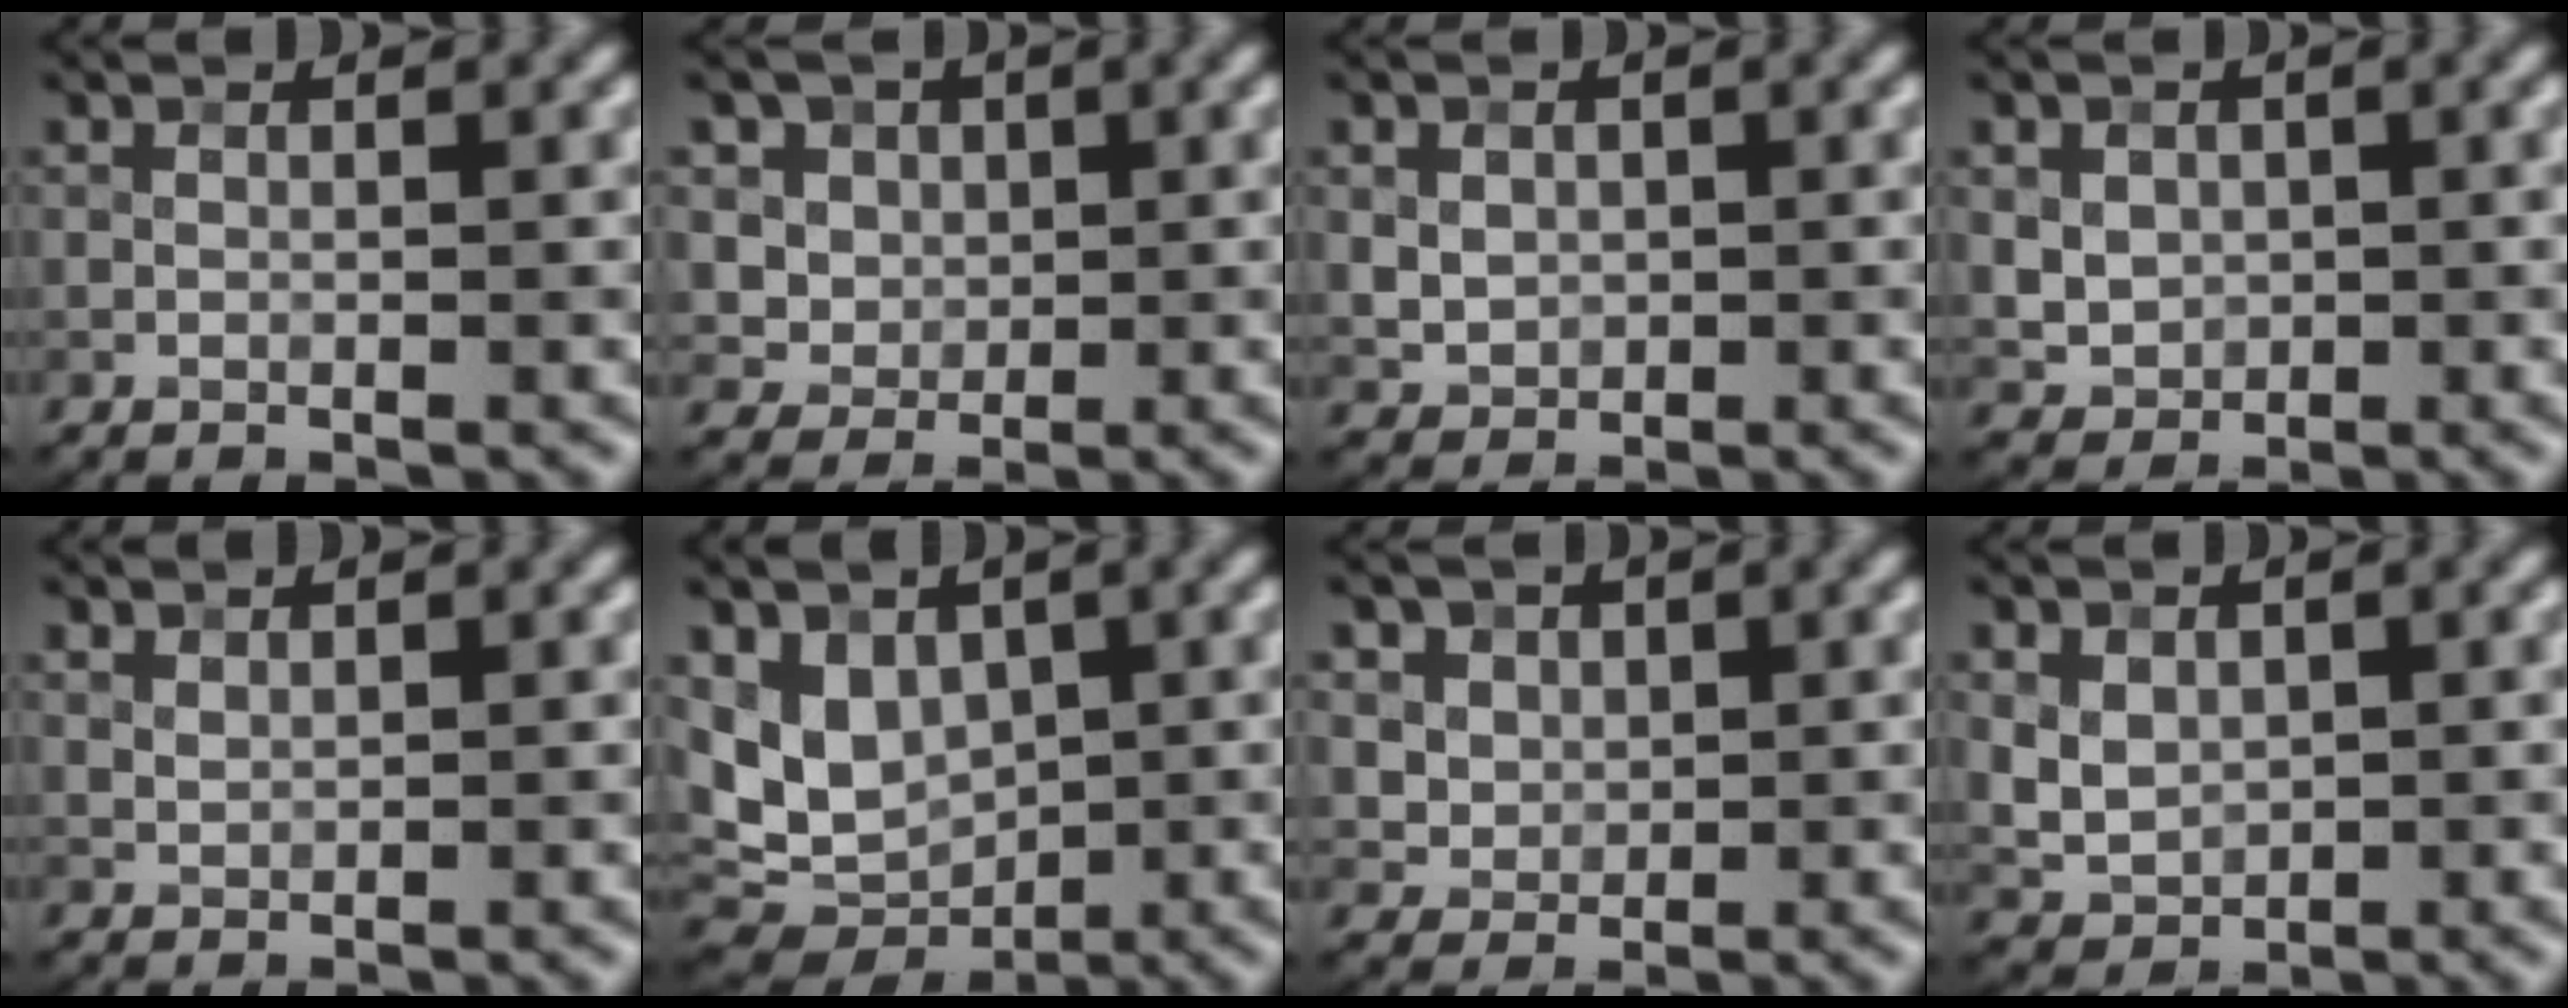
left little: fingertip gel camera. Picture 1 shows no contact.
{"total": 6.9, "force": [3.2, 5.4, 2.7], "torque": [-0.048, 0.004, 0.046]}
{"total": 2.2, "force": [0.3, 1.9, 1.0], "torque": [-0.021, -0.003, 0.009]}
{"total": 3.2, "force": [0.8, 2.6, 1.6], "torque": [-0.043, 0.007, 0.022]}
{"total": 0.9, "force": [0.7, 0.4, 0.4], "torque": [-0.014, 0.000, 0.018]}
{"total": 5.8, "force": [1.1, 4.4, 3.6], "torque": [-0.068, -0.013, 0.020]}
{"total": 5.6, "force": [2.9, 4.3, 2.1], "torque": [-0.050, -0.003, 0.053]}
{"total": 3.1, "force": [0.4, 2.5, 1.8], "torque": [-0.040, -0.005, 0.014]}